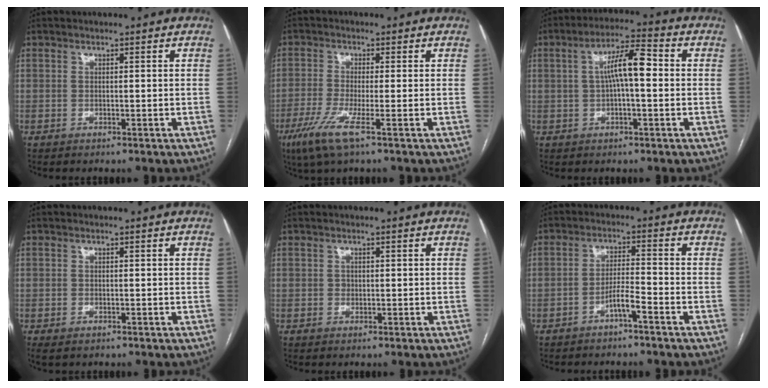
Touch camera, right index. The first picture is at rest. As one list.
[{"total": 6.1, "force": [-3.3, 0.1, 5.2], "torque": [-0.109, -0.019, -0.067]}, {"total": 7.8, "force": [0.6, 1.6, 7.6], "torque": [-0.135, 0.027, 0.006]}, {"total": 1.6, "force": [-1.1, 0.8, 0.9], "torque": [-0.016, -0.002, -0.011]}, {"total": 0.6, "force": [-0.1, 0.6, 0.2], "torque": [0.000, 0.002, -0.001]}, {"total": 3.6, "force": [-2.5, -0.2, 2.6], "torque": [-0.048, 0.005, -0.047]}]